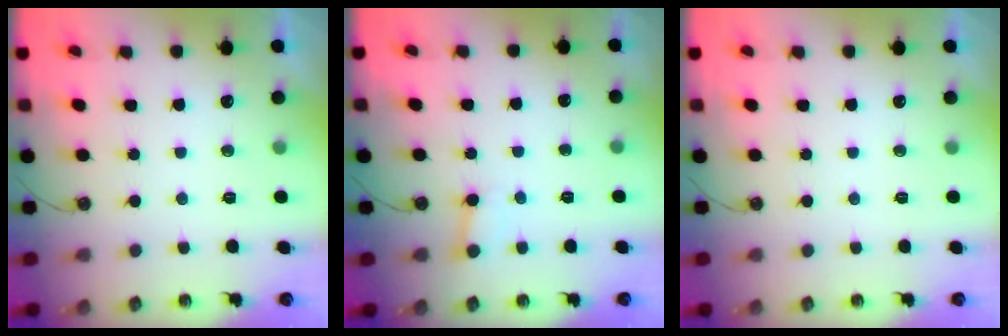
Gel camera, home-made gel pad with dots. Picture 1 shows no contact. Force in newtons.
{"total": 2.3, "press": 2.3, "slide": 0.2}
{"total": 0.0}